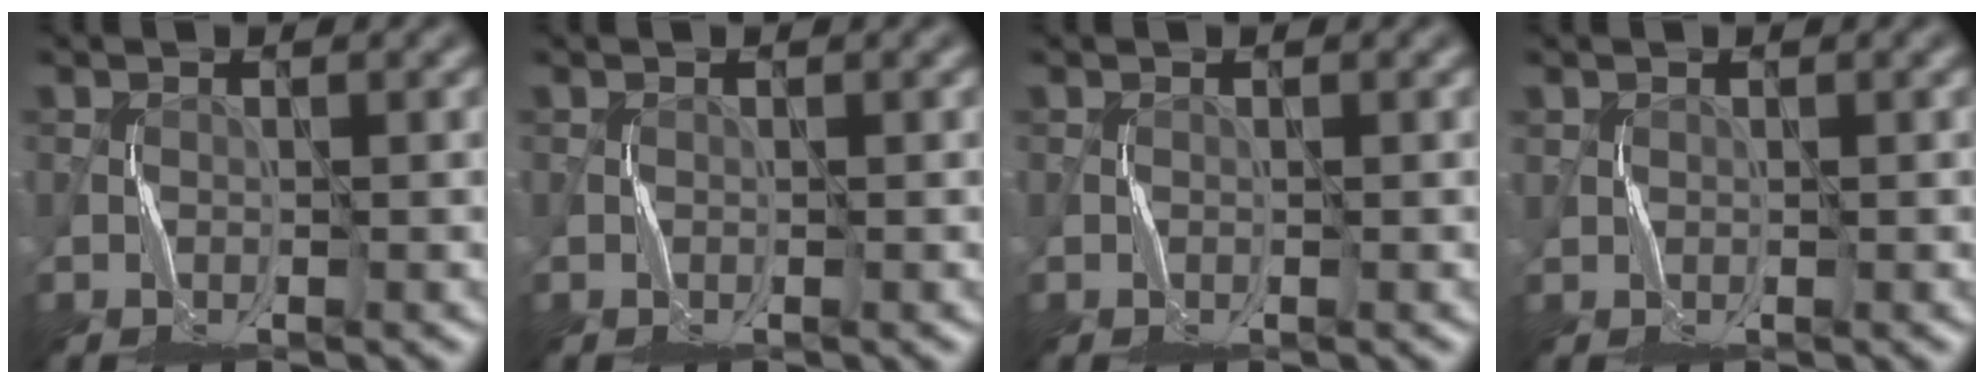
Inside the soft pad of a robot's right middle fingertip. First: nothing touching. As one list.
[{"total": 0.0}, {"total": 0.0}, {"total": 0.6, "force": [0.5, 0.3, -0.3], "torque": [0.006, -0.002, 0.009]}]